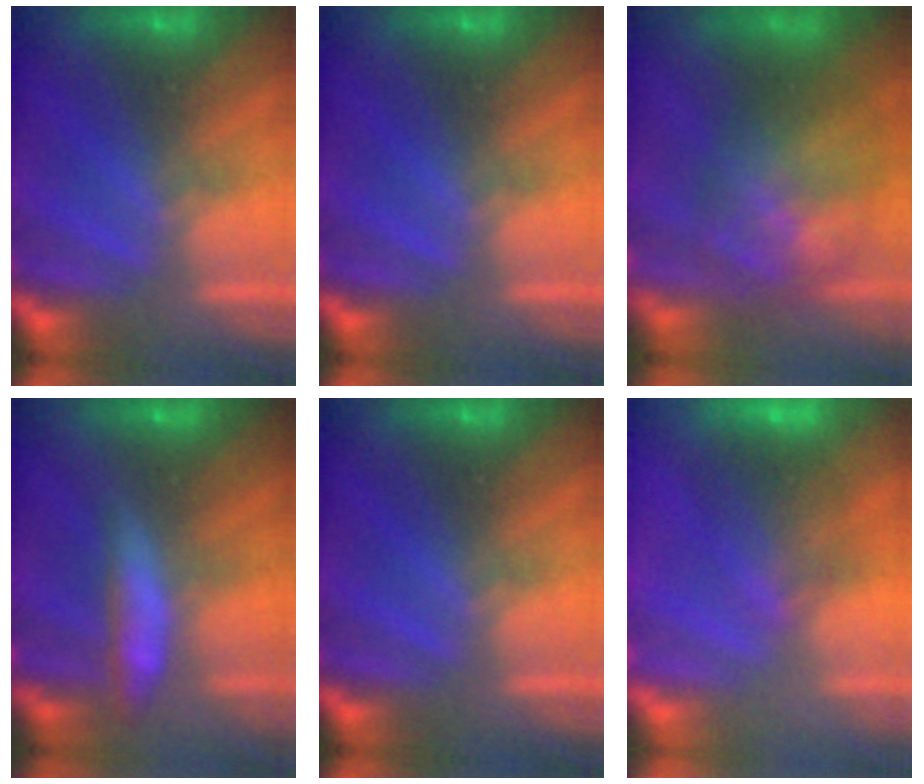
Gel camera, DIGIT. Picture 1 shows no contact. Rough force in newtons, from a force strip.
{"total": 0.0}
{"total": 7.4}
{"total": 8.6}
{"total": 0.0}
{"total": 5.7}